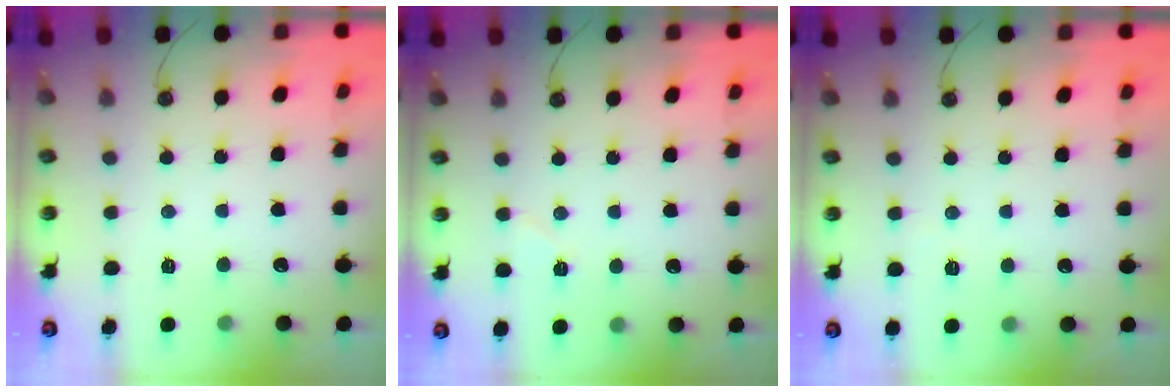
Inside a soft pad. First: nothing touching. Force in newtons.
{"total": 3.9, "press": 3.3, "slide": 1.9}
{"total": 2.8, "press": 2.5, "slide": 1.1}